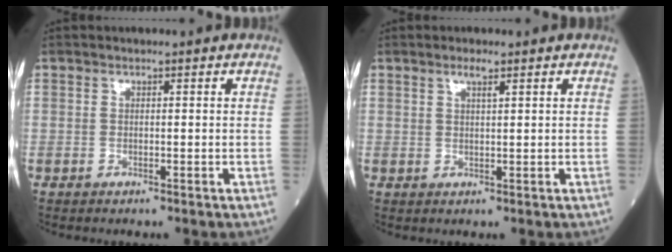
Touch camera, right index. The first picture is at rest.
{"total": 1.6, "force": [1.1, 0.1, 1.2], "torque": [-0.024, 0.001, 0.020]}